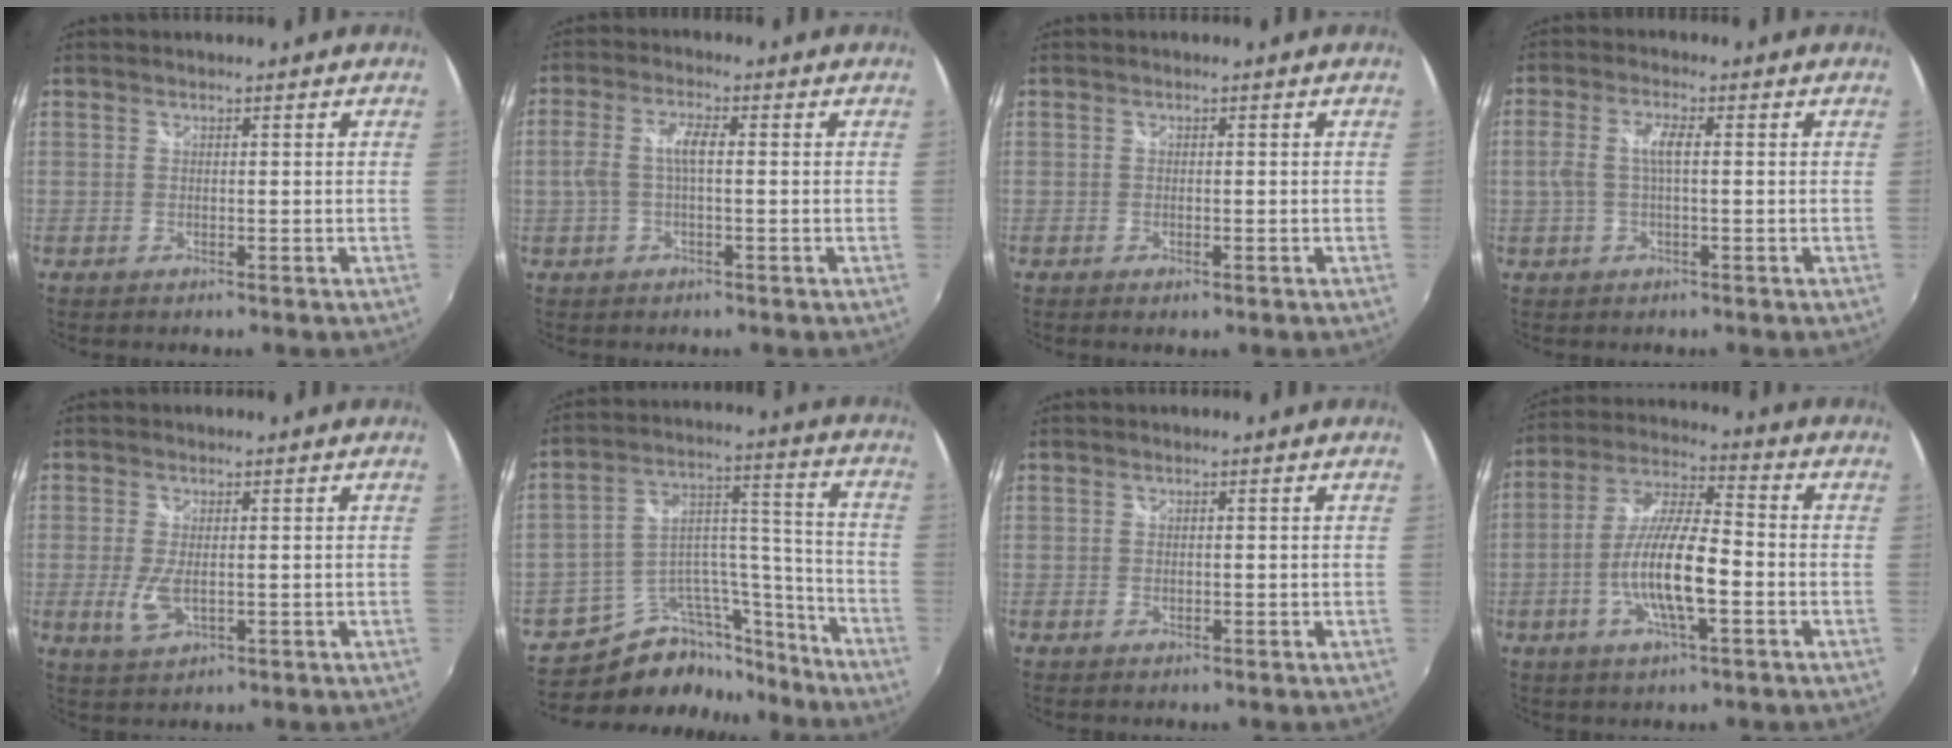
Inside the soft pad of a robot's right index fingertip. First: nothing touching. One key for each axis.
{"total": 5.1, "fx": -0.2, "fy": 1.3, "fz": 4.9, "tx": -0.099, "ty": 0.008, "tz": -0.001}
{"total": 1.0, "fx": -0.5, "fy": 0.5, "fz": 0.7, "tx": -0.013, "ty": -0.003, "tz": -0.009}
{"total": 4.6, "fx": 0.0, "fy": 1.1, "fz": 4.5, "tx": -0.089, "ty": 0.005, "tz": 0.003}
{"total": 4.7, "fx": -0.6, "fy": 2.1, "fz": 4.1, "tx": -0.090, "ty": -0.011, "tz": -0.010}
{"total": 18.6, "fx": -15.2, "fy": 9.3, "fz": 5.5, "tx": -0.097, "ty": 0.078, "tz": -0.221}
{"total": 0.5, "fx": 0.0, "fy": 0.4, "fz": 0.3, "tx": -0.006, "ty": -0.002, "tz": 0.001}
{"total": 12.8, "fx": -3.8, "fy": 3.0, "fz": 11.9, "tx": -0.241, "ty": -0.002, "tz": -0.071}